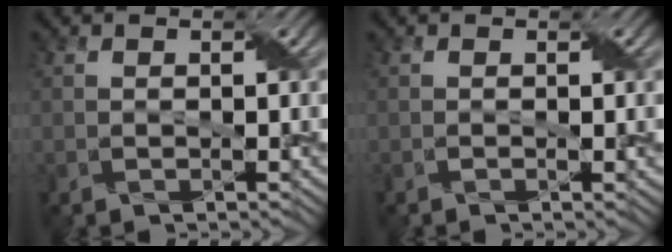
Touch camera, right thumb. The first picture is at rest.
{"total": 0.7, "force": [-0.1, 0.0, 0.7], "torque": [-0.010, -0.003, -0.003]}